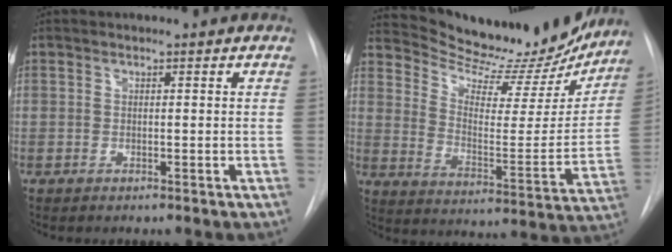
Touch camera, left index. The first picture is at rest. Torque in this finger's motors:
{"motor_torque": [0.79, -1.35, -0.24, 0.00]}